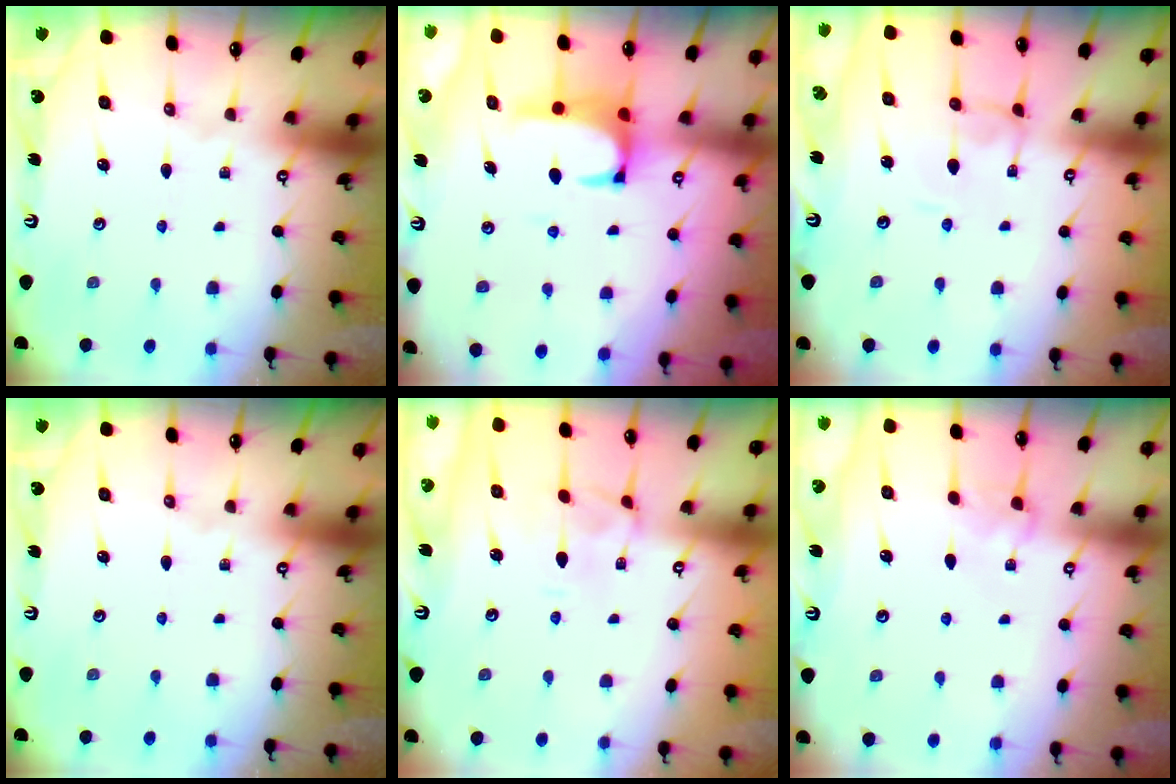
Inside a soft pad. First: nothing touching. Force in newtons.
{"total": 2.5, "press": 2.4, "slide": 0.7}
{"total": 1.7, "press": 1.7, "slide": 0.1}
{"total": 0.0}
{"total": 2.2, "press": 2.0, "slide": 0.8}
{"total": 2.4, "press": 2.4, "slide": 0.5}